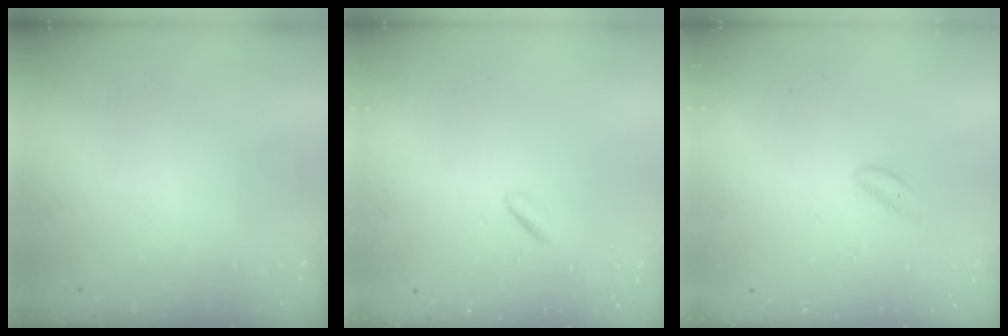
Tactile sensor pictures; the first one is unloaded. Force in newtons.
{"total": 0.0}
{"total": 0.8, "press": 0.6, "slide": 0.6}